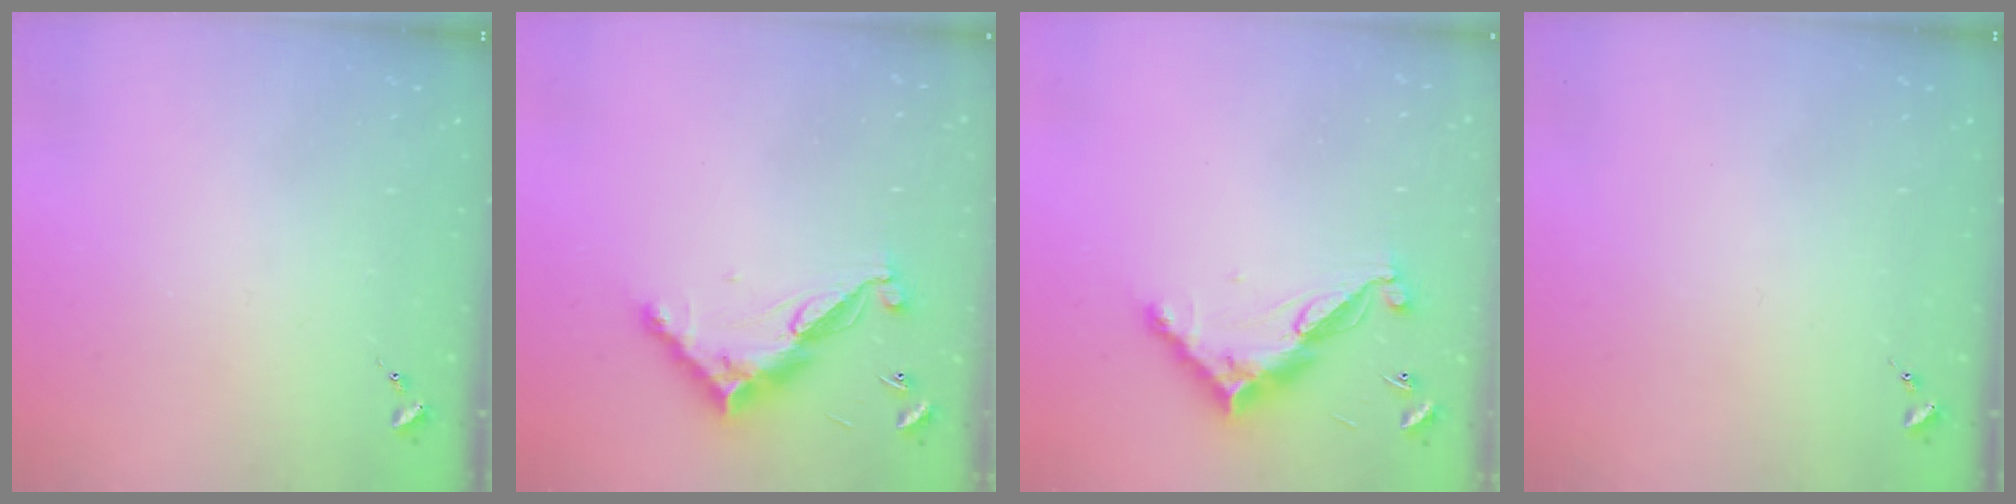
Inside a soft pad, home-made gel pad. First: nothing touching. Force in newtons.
{"total": 12.8, "press": 12.8, "slide": 0.4}
{"total": 12.8, "press": 12.8, "slide": 0.4}
{"total": 0.0}